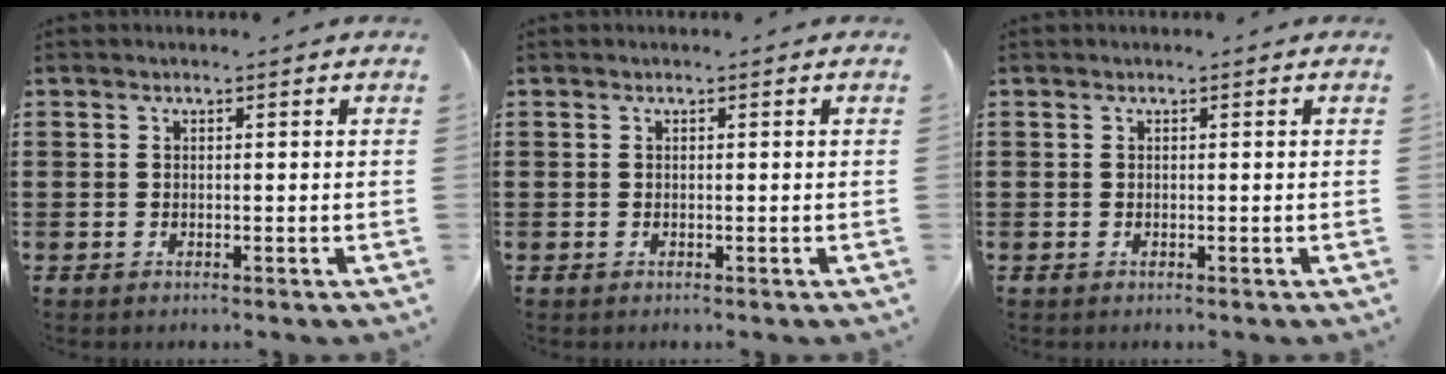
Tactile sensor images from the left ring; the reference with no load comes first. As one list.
[{"total": 0.0}, {"total": 0.0}]